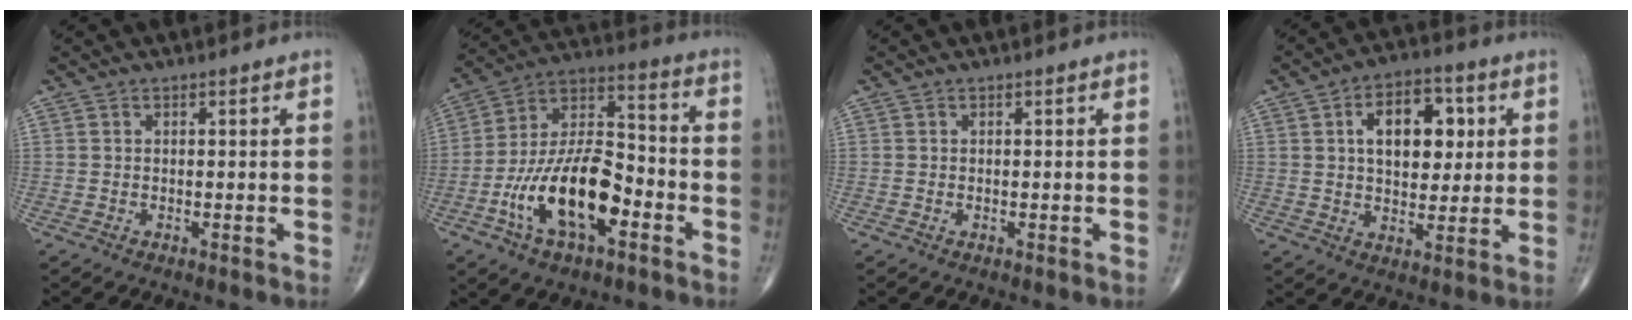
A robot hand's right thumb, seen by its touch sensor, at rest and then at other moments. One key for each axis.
{"total": 19.2, "fx": -6.9, "fy": 9.1, "fz": 15.5, "tx": -0.268, "ty": 0.044, "tz": -0.124}
{"total": 0.0}
{"total": 12.7, "fx": 3.1, "fy": 7.6, "fz": 9.6, "tx": -0.108, "ty": 0.001, "tz": 0.047}